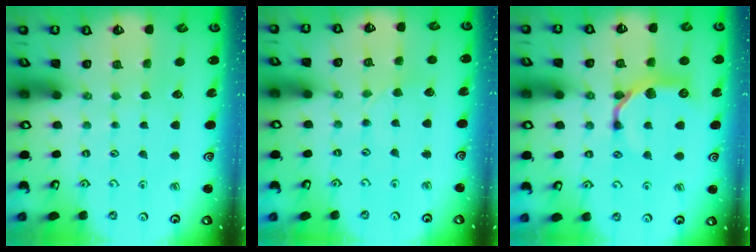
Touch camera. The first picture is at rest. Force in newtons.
{"total": 2.2, "press": 2.2, "slide": 0.3}
{"total": 10.8, "press": 10.8, "slide": 0.5}